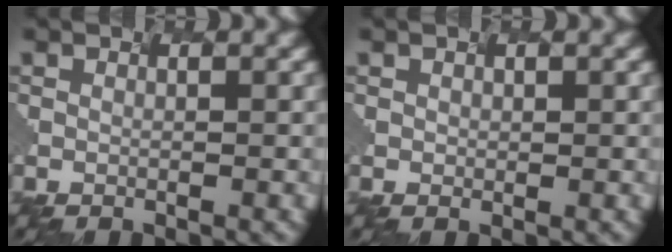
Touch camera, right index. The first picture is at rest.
{"total": 0.8, "force": [0.0, -0.2, -0.8], "torque": [0.004, -0.002, 0.016]}